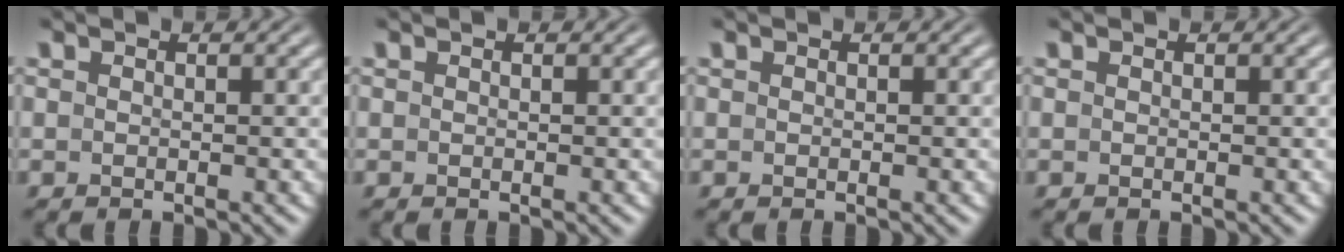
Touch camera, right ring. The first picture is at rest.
{"total": 0.0}
{"total": 0.0}
{"total": 0.0}